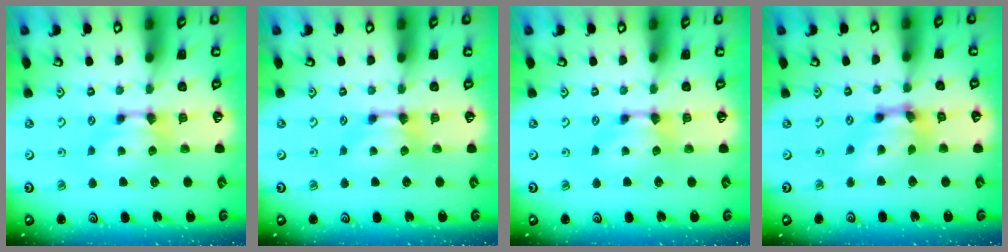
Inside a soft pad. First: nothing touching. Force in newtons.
{"total": 0.0}
{"total": 0.0}
{"total": 5.2, "press": 4.8, "slide": 1.9}